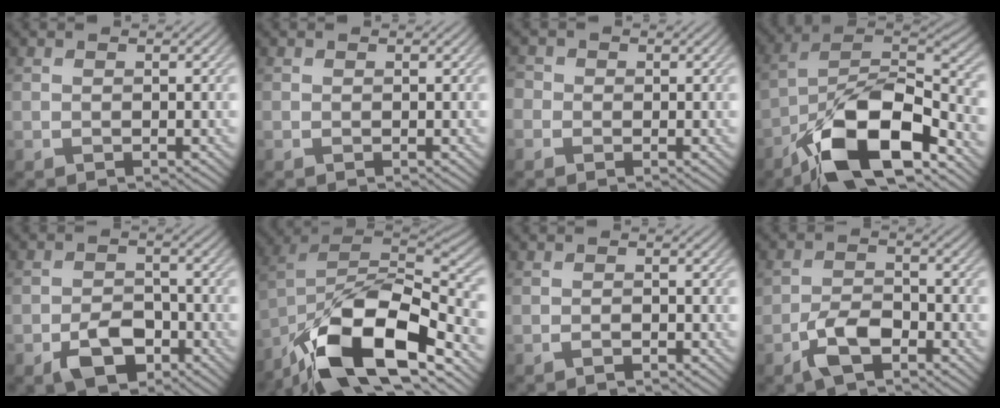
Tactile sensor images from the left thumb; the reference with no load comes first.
{"total": 0.0}
{"total": 1.9, "force": [-0.2, 1.8, 0.4], "torque": [-0.006, 0.005, -0.017]}
{"total": 15.9, "force": [-9.0, 6.4, 11.4], "torque": [-0.201, -0.012, -0.181]}
{"total": 5.8, "force": [-3.1, 3.4, 3.5], "torque": [-0.062, -0.003, -0.062]}
{"total": 16.6, "force": [-10.4, 7.0, 10.9], "torque": [-0.217, -0.007, -0.197]}
{"total": 1.0, "force": [-0.7, 0.3, 0.6], "torque": [-0.013, 0.000, -0.013]}
{"total": 5.1, "force": [-2.9, 2.5, 3.4], "torque": [-0.070, -0.001, -0.060]}